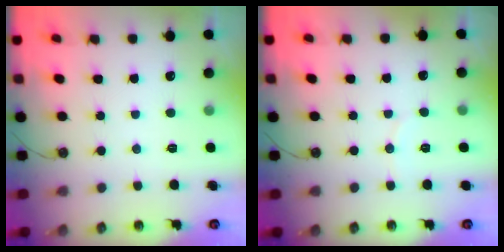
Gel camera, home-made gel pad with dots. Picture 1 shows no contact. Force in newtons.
{"total": 2.5, "press": 2.5, "slide": 0.3}